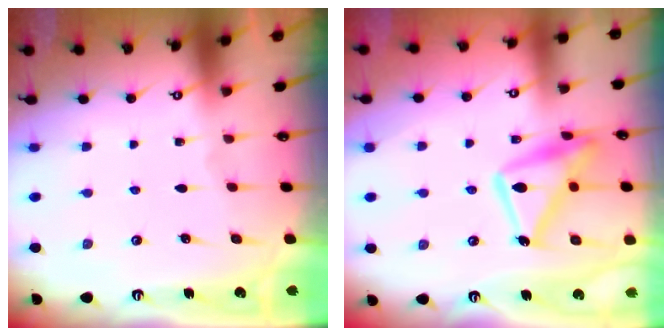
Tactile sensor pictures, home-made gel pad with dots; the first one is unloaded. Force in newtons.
{"total": 16.5, "press": 16.4, "slide": 1.3}